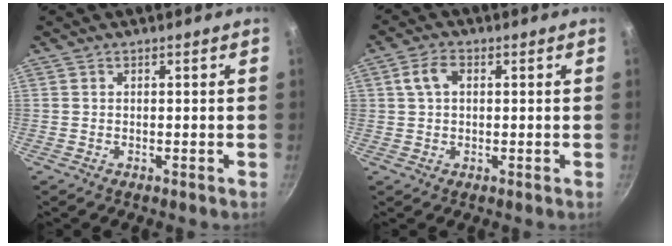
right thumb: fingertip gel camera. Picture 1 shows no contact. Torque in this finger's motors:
{"motor_torque": [1.09, 1.16, 1.30, 0.93, 0.51]}